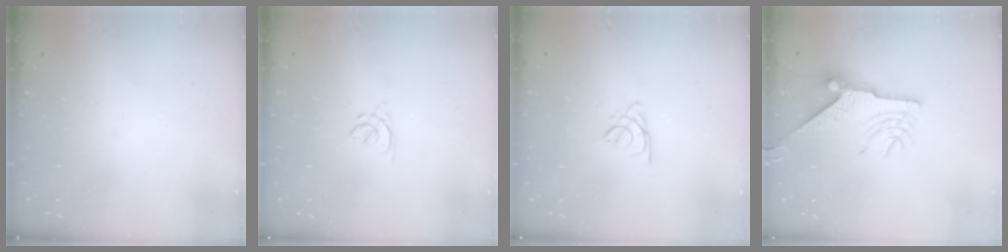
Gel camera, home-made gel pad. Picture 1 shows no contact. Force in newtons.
{"total": 2.8, "press": 2.8, "slide": 0.7}
{"total": 2.7, "press": 2.6, "slide": 0.5}
{"total": 9.3, "press": 9.3, "slide": 0.4}